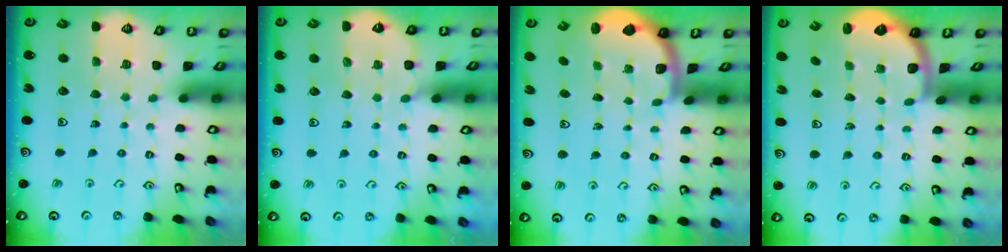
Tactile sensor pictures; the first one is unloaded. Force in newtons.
{"total": 5.1, "press": 5.1, "slide": 0.6}
{"total": 2.0, "press": 2.0, "slide": 0.5}
{"total": 2.3, "press": 2.0, "slide": 1.2}